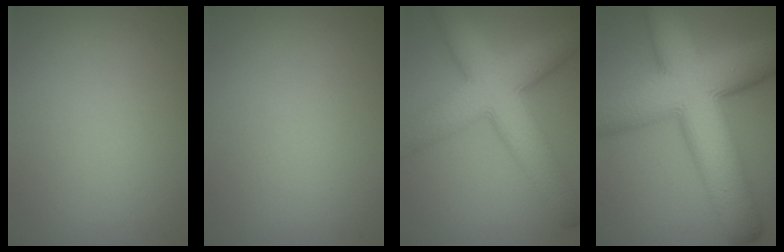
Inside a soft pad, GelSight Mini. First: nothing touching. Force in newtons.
{"total": 0.0}
{"total": 9.5, "press": 9.5, "slide": 0.2}
{"total": 14.8, "press": 14.8, "slide": 0.5}